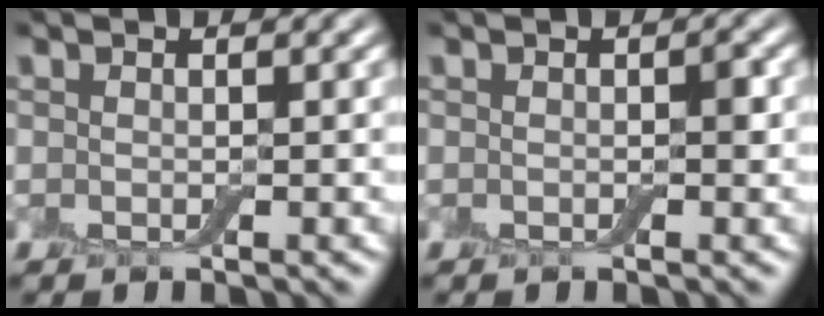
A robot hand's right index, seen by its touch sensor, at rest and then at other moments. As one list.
[{"total": 0.7, "force": [-0.2, 0.3, 0.6], "torque": [-0.006, 0.000, -0.003]}]